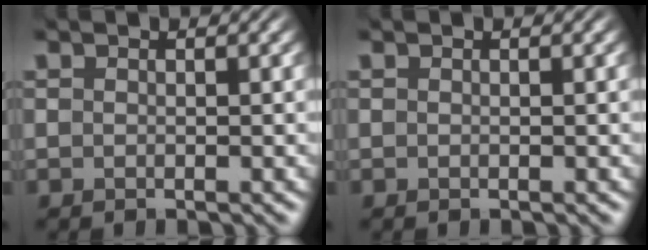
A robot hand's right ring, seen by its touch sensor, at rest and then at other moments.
{"total": 0.0}